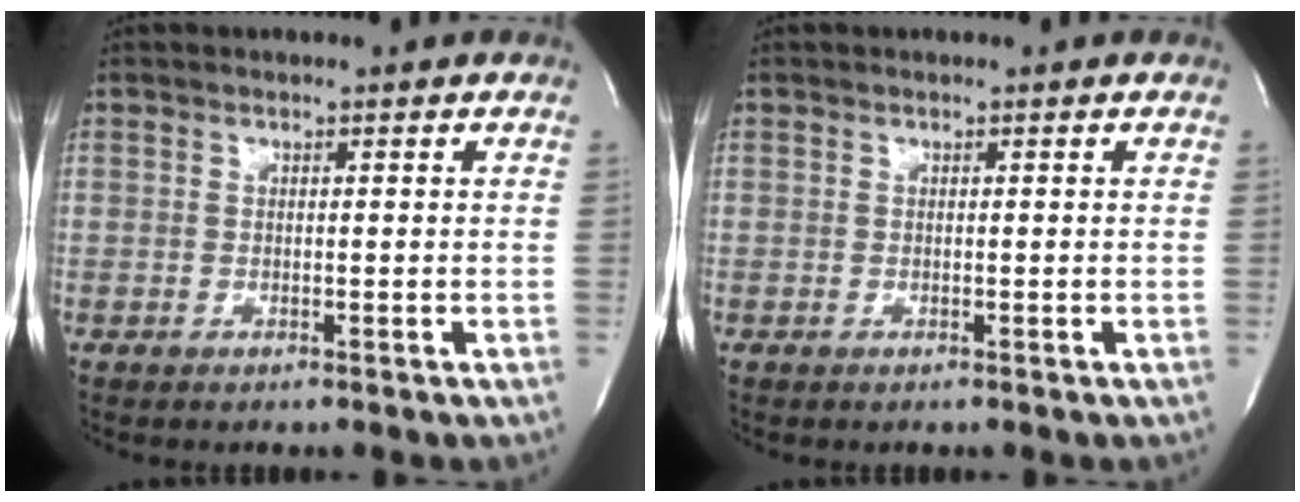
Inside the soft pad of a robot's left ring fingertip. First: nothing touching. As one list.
[{"total": 0.0}]